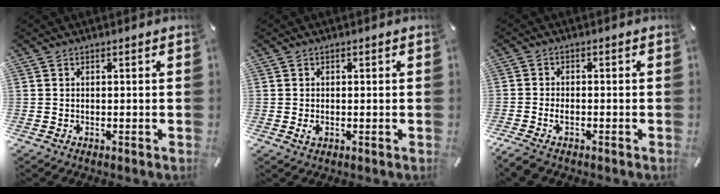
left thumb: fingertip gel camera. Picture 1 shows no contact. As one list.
[{"total": 1.4, "force": [-0.3, 1.0, 1.0], "torque": [-0.019, 0.001, -0.005]}, {"total": 2.8, "force": [-1.5, 1.6, 1.8], "torque": [-0.046, 0.003, -0.032]}]